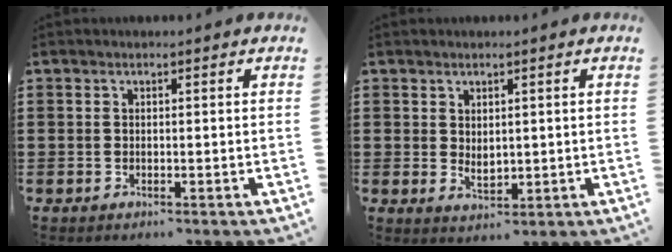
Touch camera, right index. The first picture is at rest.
{"total": 1.9, "force": [0.8, 1.1, 1.3], "torque": [-0.017, -0.001, 0.014]}